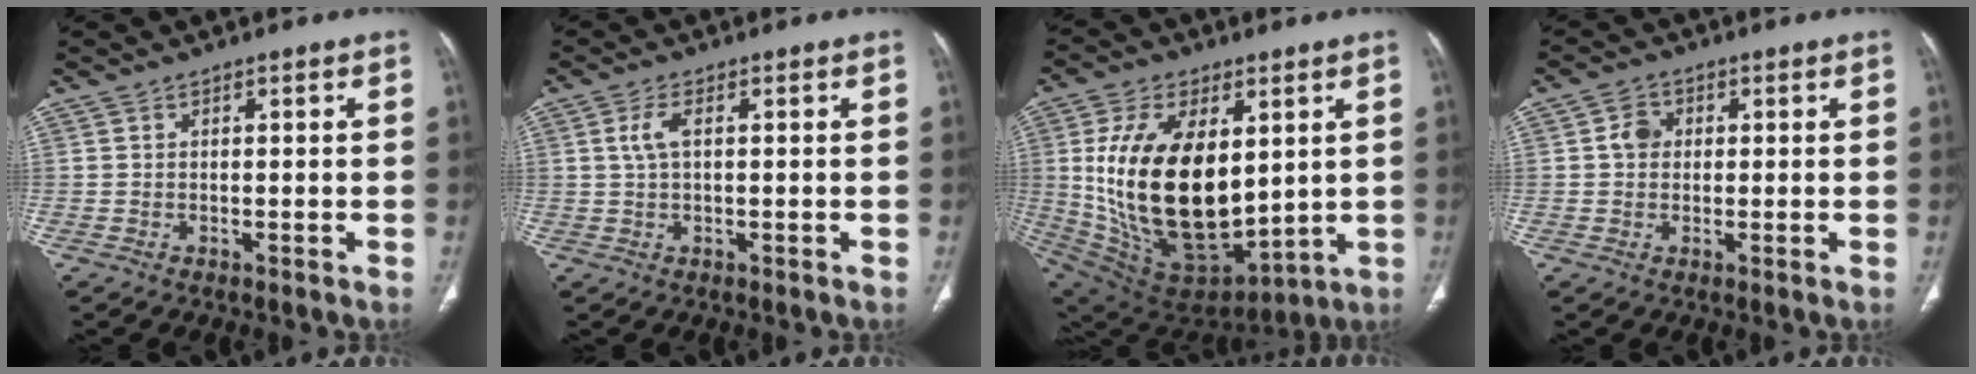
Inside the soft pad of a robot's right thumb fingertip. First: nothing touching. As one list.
[{"total": 3.0, "force": [0.7, 1.3, 2.7], "torque": [-0.067, 0.008, 0.014]}, {"total": 26.1, "force": [3.1, 14.5, 21.4], "torque": [-0.382, -0.038, 0.080]}, {"total": 3.6, "force": [0.5, 3.0, 1.8], "torque": [-0.018, 0.007, 0.005]}]